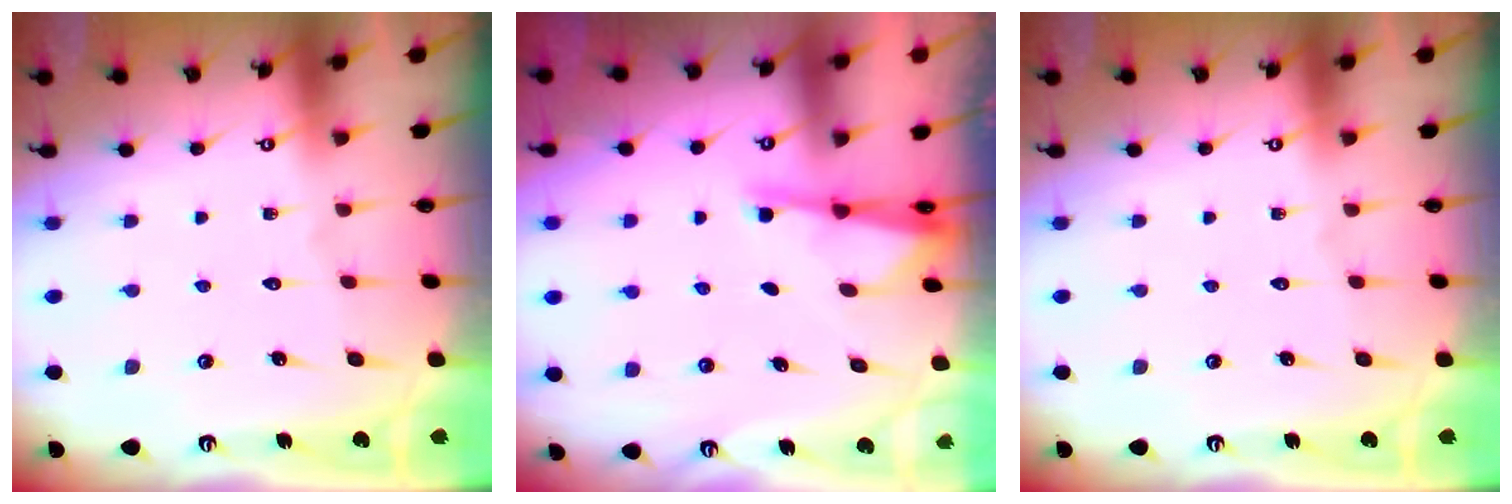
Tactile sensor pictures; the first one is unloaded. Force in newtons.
{"total": 2.7, "press": 2.7, "slide": 0.5}
{"total": 0.0}